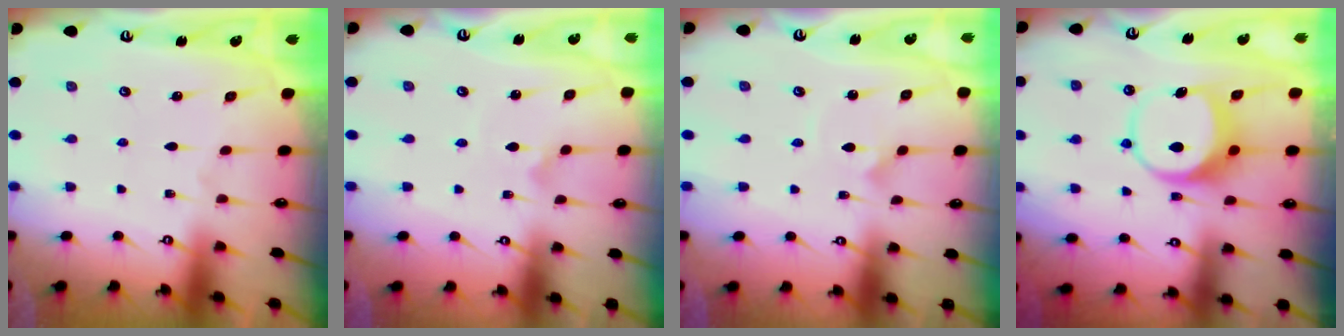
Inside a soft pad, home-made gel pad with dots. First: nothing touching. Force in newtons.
{"total": 1.9, "press": 1.9, "slide": 0.2}
{"total": 2.0, "press": 2.0, "slide": 0.1}
{"total": 9.0, "press": 9.0, "slide": 1.2}